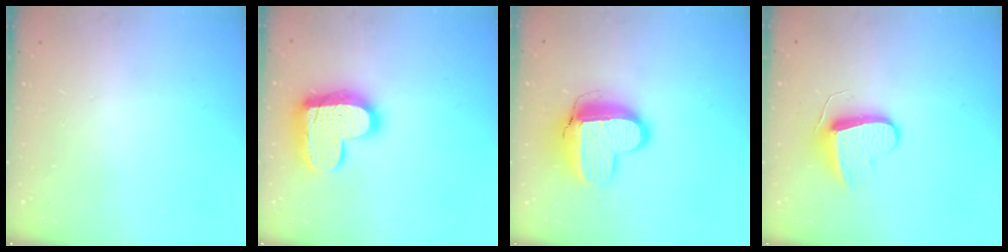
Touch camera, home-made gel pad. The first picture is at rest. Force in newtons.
{"total": 17.2, "press": 17.1, "slide": 1.1}
{"total": 13.3, "press": 13.3, "slide": 1.0}
{"total": 8.7, "press": 8.7, "slide": 0.5}